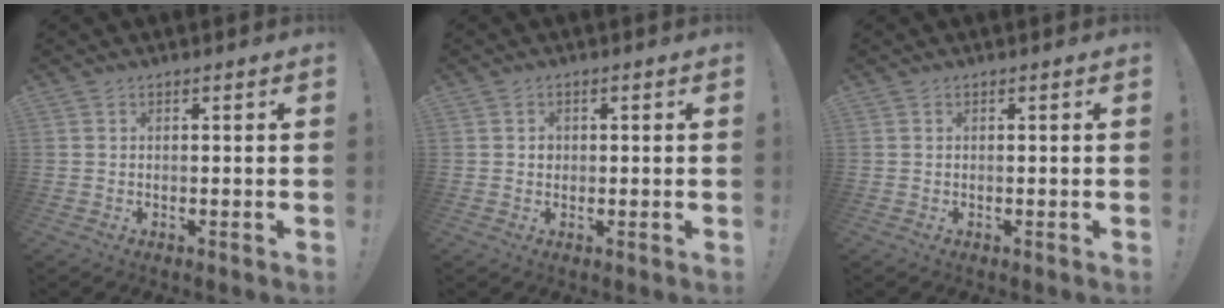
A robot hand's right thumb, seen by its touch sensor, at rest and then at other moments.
{"total": 1.7, "force": [0.1, 1.6, 0.6], "torque": [-0.004, 0.002, 0.000]}
{"total": 0.0}